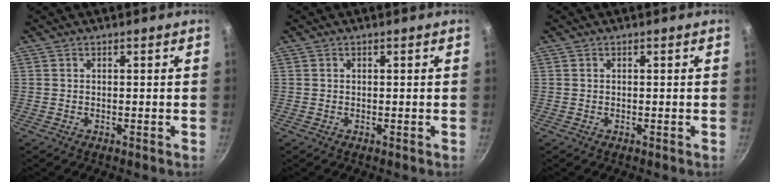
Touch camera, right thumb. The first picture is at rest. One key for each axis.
{"total": 0.0}
{"total": 0.0}